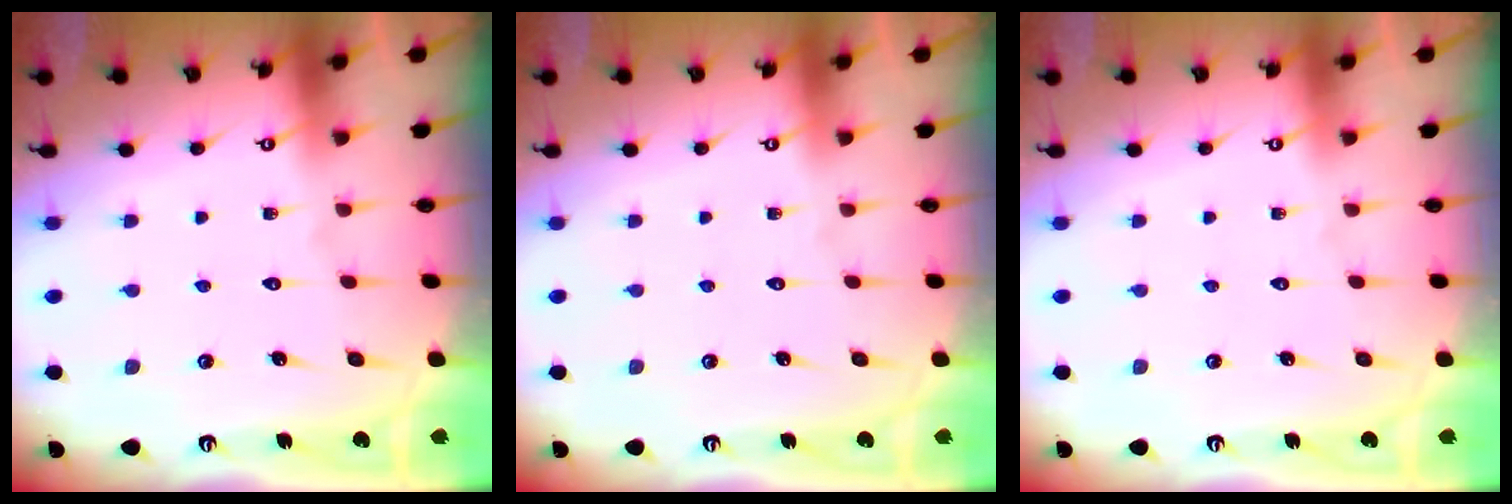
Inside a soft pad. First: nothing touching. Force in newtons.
{"total": 0.0}
{"total": 0.0}